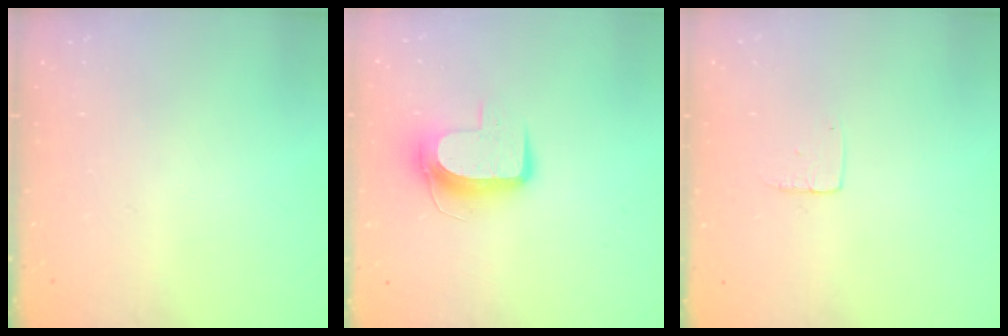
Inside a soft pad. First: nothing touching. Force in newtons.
{"total": 9.8, "press": 9.7, "slide": 1.0}
{"total": 3.6, "press": 3.6, "slide": 0.3}